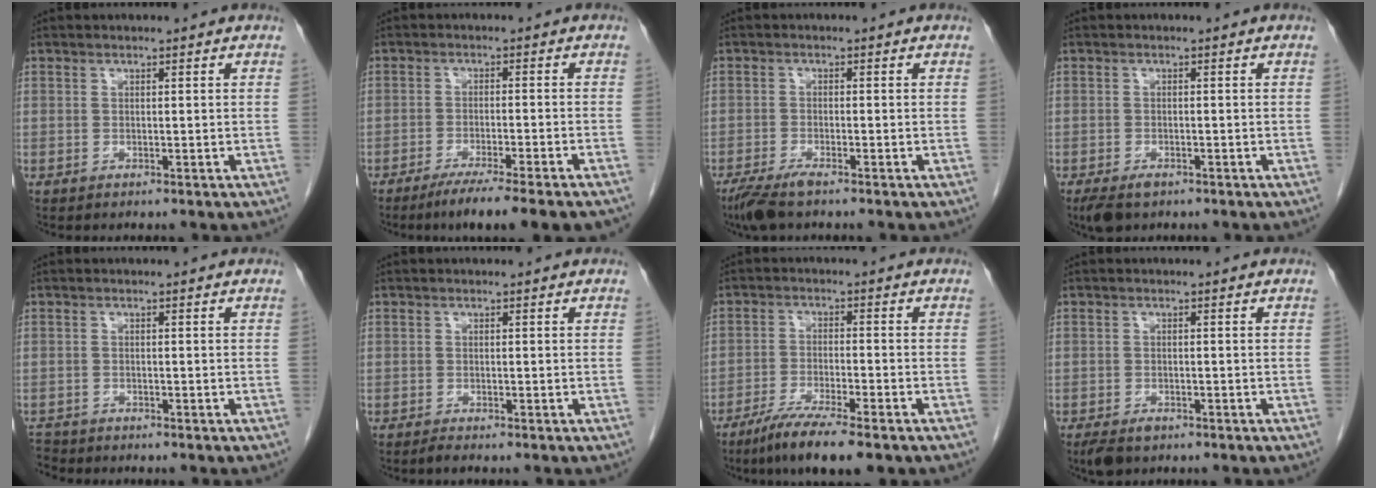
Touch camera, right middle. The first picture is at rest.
{"total": 10.8, "force": [-8.6, -0.2, 6.5], "torque": [-0.080, -0.025, -0.128]}
{"total": 4.3, "force": [-3.2, 0.6, 2.7], "torque": [-0.056, -0.011, -0.060]}
{"total": 3.7, "force": [-2.6, 1.7, 2.0], "torque": [-0.040, -0.008, -0.038]}
{"total": 2.3, "force": [-2.2, 0.5, -0.3], "torque": [0.004, -0.009, -0.041]}
{"total": 0.8, "force": [-0.7, -0.2, 0.4], "torque": [-0.017, -0.005, -0.013]}
{"total": 9.1, "force": [-6.5, 0.6, 6.3], "torque": [-0.110, -0.025, -0.107]}
{"total": 3.4, "force": [-2.5, 1.7, 1.7], "torque": [-0.031, -0.006, -0.036]}